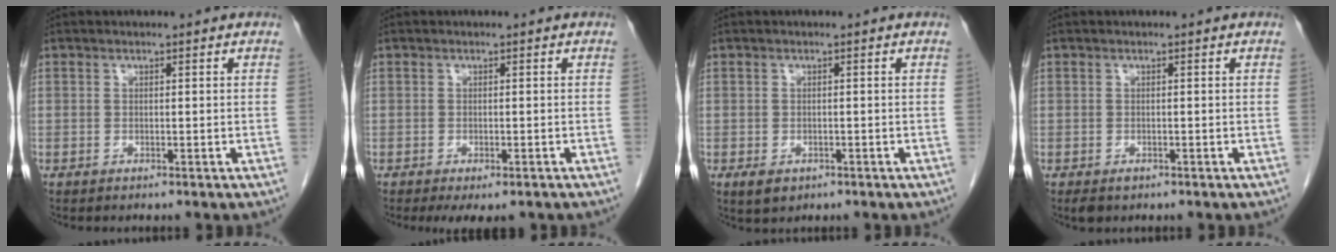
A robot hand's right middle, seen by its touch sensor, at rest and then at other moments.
{"total": 4.1, "force": [-2.9, 1.4, 2.4], "torque": [-0.033, -0.009, -0.039]}
{"total": 2.5, "force": [-1.3, 1.5, 1.4], "torque": [-0.027, -0.003, -0.011]}
{"total": 1.7, "force": [-1.0, 1.0, 0.9], "torque": [-0.017, -0.002, -0.009]}